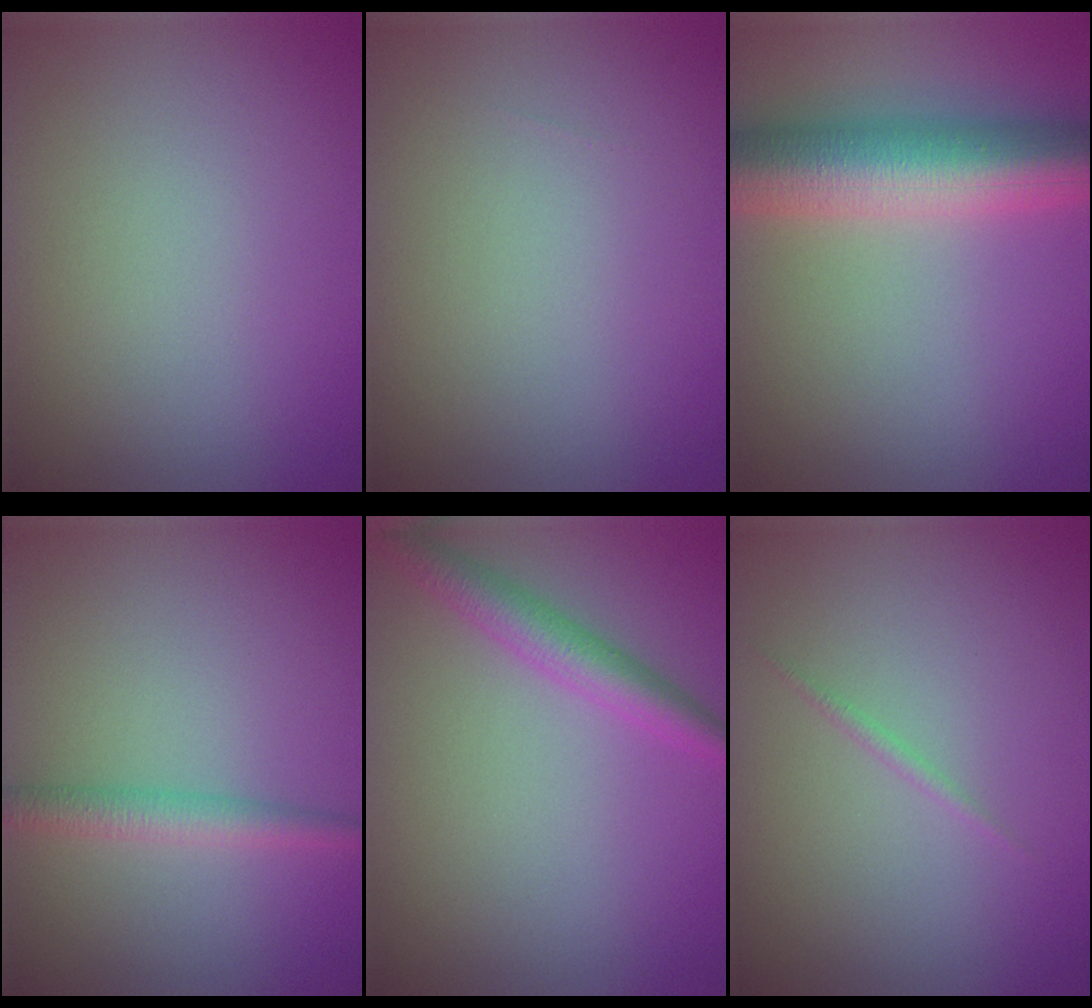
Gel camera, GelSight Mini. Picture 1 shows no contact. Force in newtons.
{"total": 0.0}
{"total": 9.8, "press": 9.8, "slide": 0.3}
{"total": 2.3, "press": 2.3, "slide": 0.0}
{"total": 3.1, "press": 3.1, "slide": 0.2}
{"total": 0.6, "press": 0.6, "slide": 0.0}